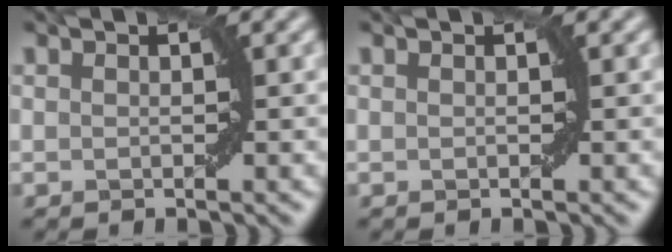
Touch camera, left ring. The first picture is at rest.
{"total": 0.0}